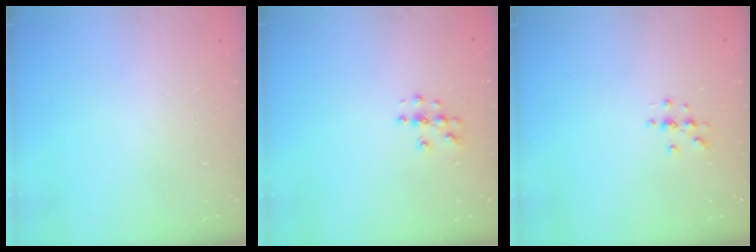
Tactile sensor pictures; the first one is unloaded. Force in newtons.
{"total": 3.8, "press": 3.8, "slide": 0.2}
{"total": 3.2, "press": 3.2, "slide": 0.4}